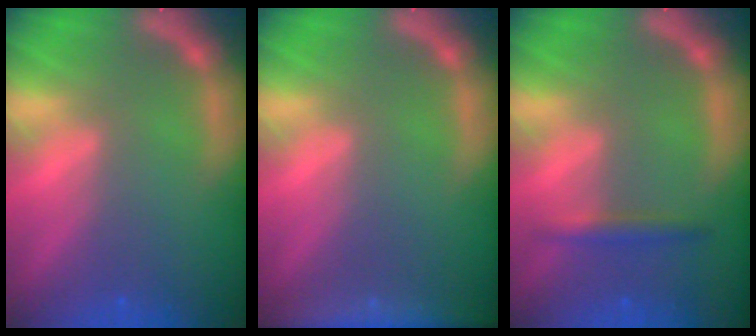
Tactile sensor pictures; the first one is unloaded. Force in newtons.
{"total": 7.9}
{"total": 1.9}